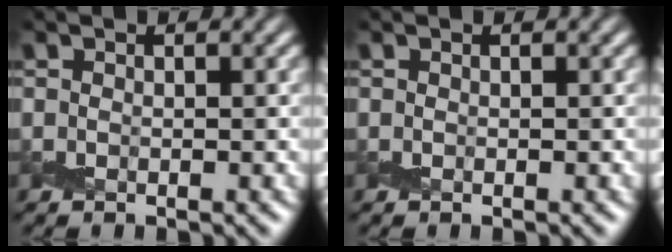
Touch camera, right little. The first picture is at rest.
{"total": 0.0}